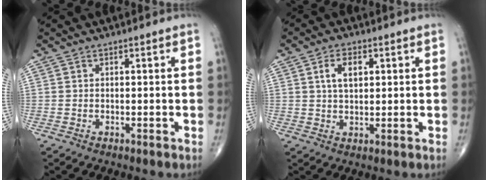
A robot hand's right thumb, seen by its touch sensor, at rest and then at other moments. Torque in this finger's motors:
{"motor_torque": [-0.63, 0.62, 0.43, 0.42, 0.18]}